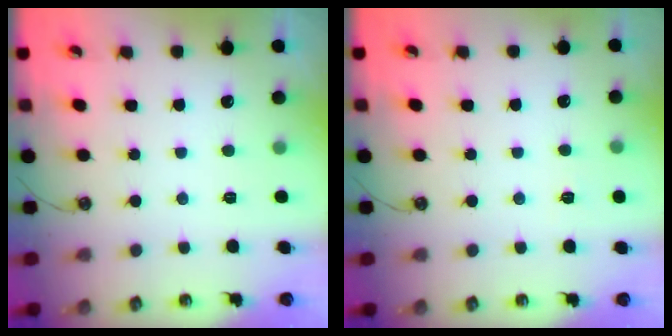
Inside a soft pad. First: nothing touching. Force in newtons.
{"total": 2.7, "press": 2.7, "slide": 0.4}